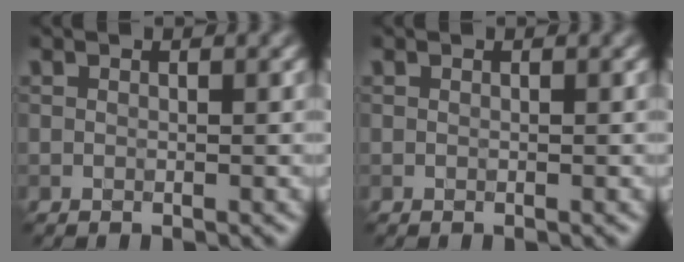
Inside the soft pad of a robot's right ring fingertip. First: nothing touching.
{"total": 0.0}